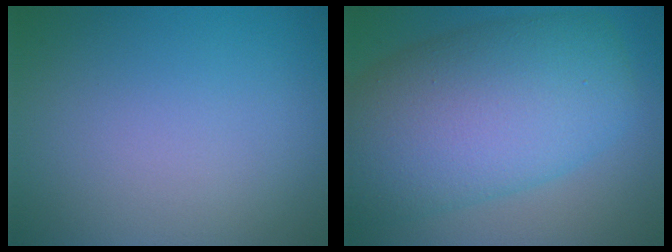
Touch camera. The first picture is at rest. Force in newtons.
{"total": 12.0, "press": 12.0, "slide": 0.4}